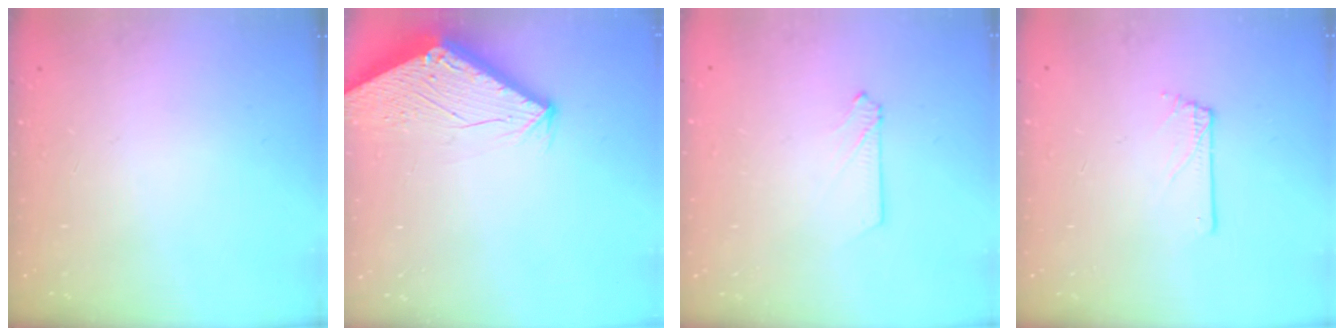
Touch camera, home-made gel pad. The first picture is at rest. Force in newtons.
{"total": 2.9, "press": 2.9, "slide": 0.1}
{"total": 2.6, "press": 2.6, "slide": 0.3}
{"total": 0.7, "press": 0.7, "slide": 0.1}